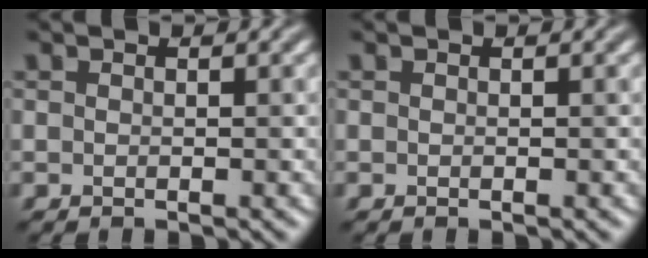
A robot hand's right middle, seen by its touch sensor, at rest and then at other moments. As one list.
[{"total": 0.0}]